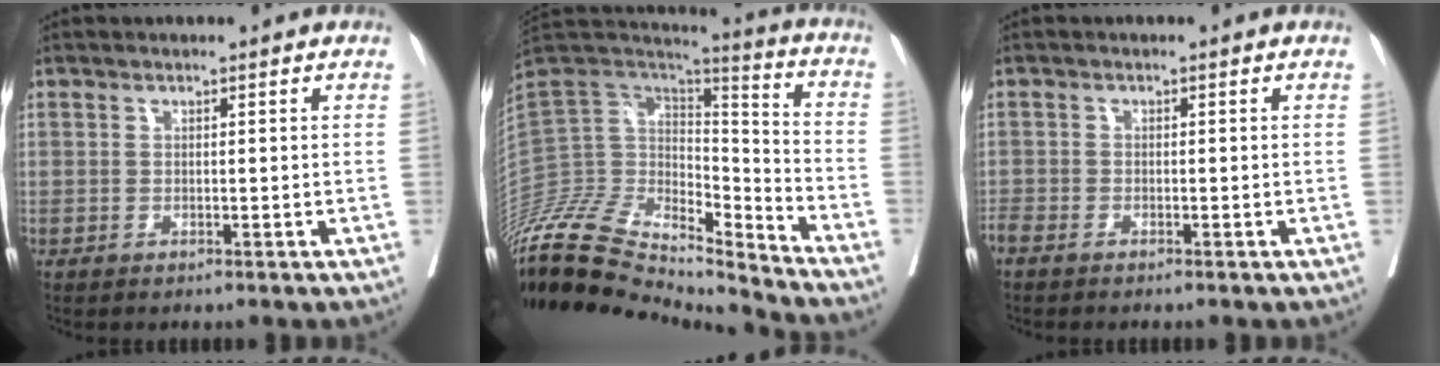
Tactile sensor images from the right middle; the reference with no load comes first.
{"total": 28.9, "force": [-26.0, 6.4, 11.0], "torque": [-0.267, 0.001, -0.439]}
{"total": 2.6, "force": [-2.2, 0.8, 1.1], "torque": [-0.028, -0.006, -0.042]}